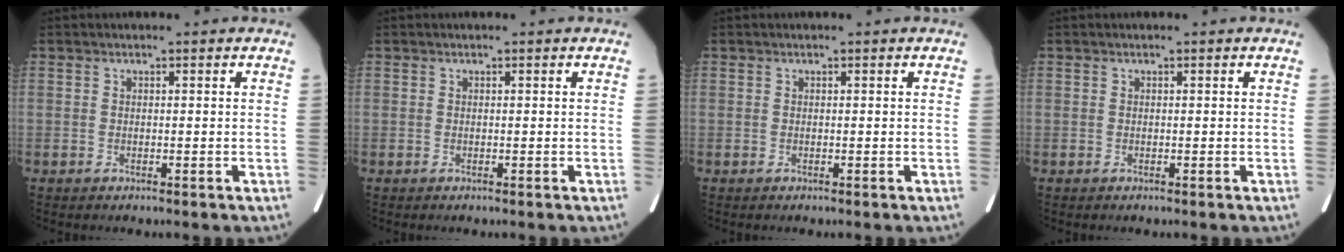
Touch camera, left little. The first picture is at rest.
{"total": 0.0}
{"total": 0.0}
{"total": 0.0}